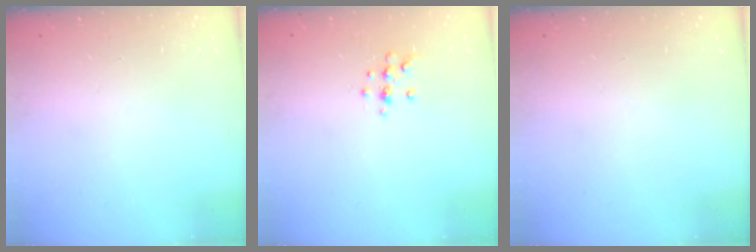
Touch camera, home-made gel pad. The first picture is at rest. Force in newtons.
{"total": 6.5, "press": 6.2, "slide": 2.1}
{"total": 0.0}